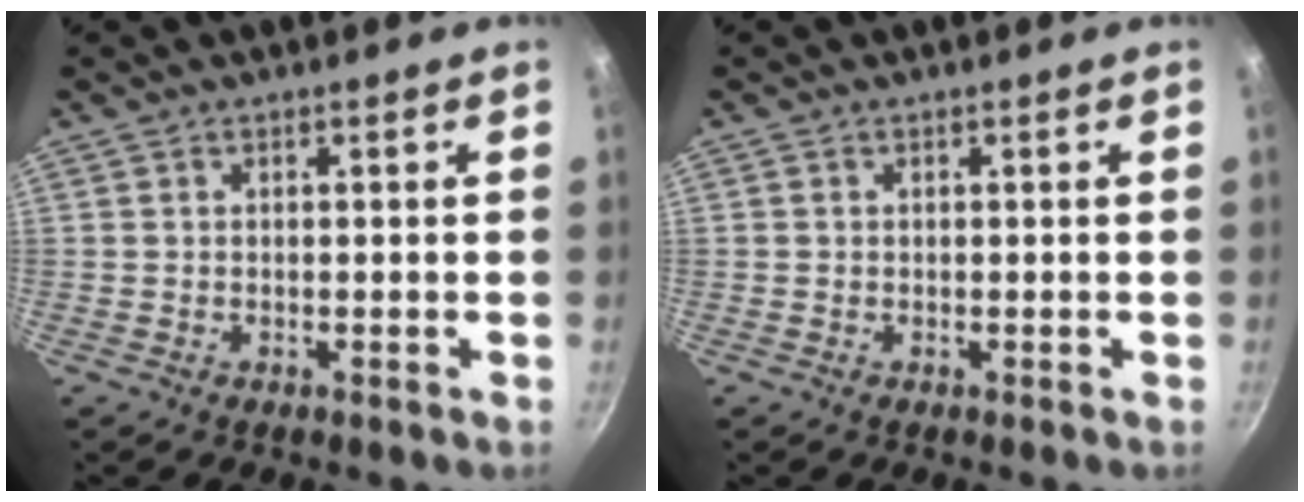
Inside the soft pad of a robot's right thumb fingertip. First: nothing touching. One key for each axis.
{"total": 0.0}